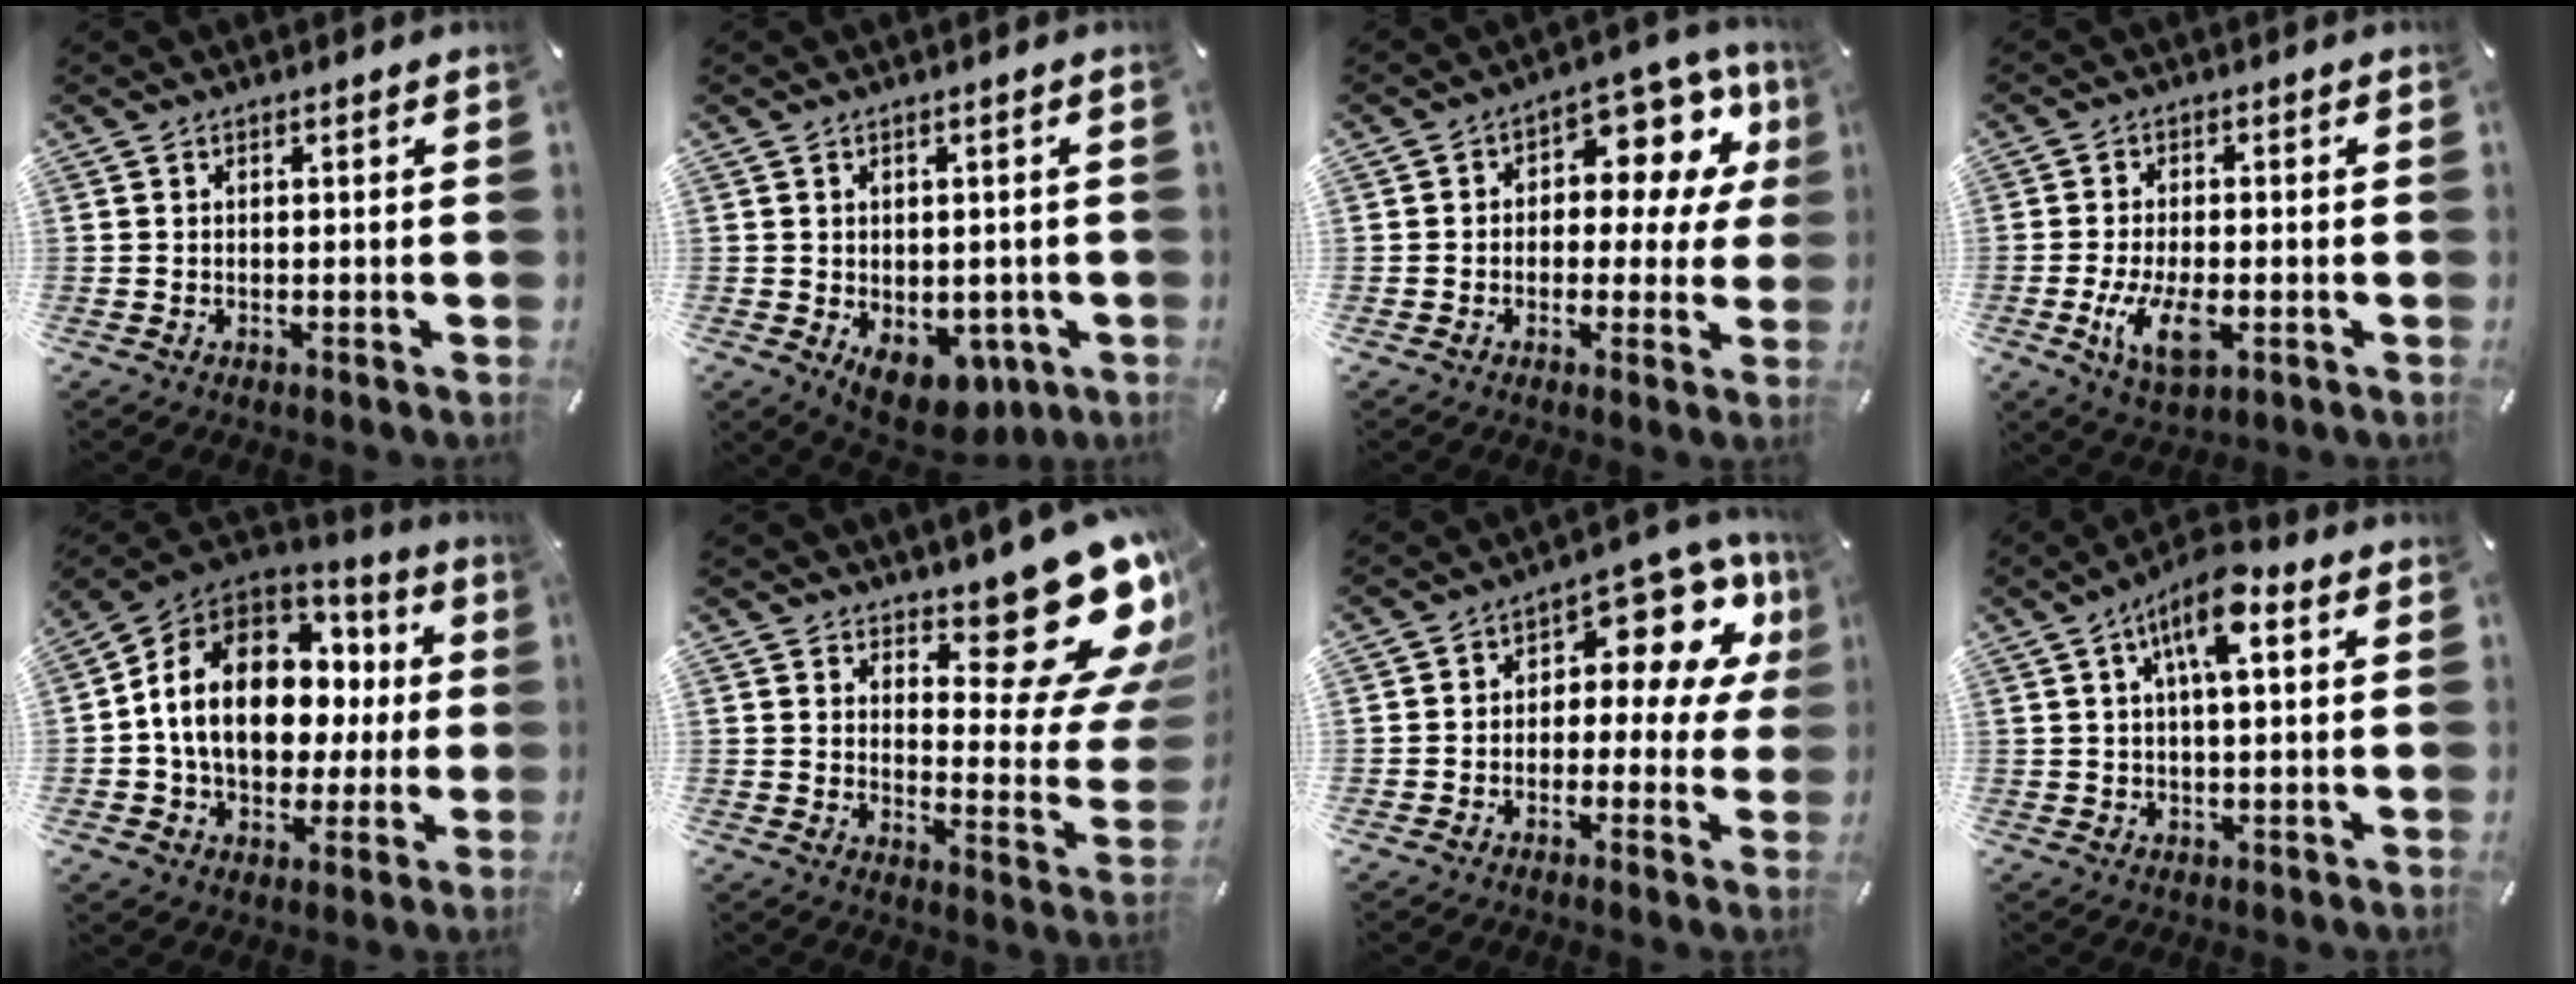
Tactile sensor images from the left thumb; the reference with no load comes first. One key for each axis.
{"total": 7.9, "fx": -3.1, "fy": 5.4, "fz": 4.8, "tx": -0.042, "ty": 0.011, "tz": -0.049}
{"total": 11.1, "fx": 3.9, "fy": 7.0, "fz": 7.8, "tx": -0.103, "ty": -0.028, "tz": 0.066}
{"total": 9.1, "fx": -2.5, "fy": 4.2, "fz": 7.6, "tx": -0.166, "ty": -0.013, "tz": -0.046}
{"total": 17.6, "fx": 2.0, "fy": 13.4, "fz": 11.2, "tx": -0.211, "ty": -0.001, "tz": 0.038}
{"total": 20.3, "fx": 13.1, "fy": 8.7, "fz": 12.9, "tx": -0.140, "ty": -0.117, "tz": 0.219}
{"total": 11.0, "fx": 4.6, "fy": 6.0, "fz": 8.0, "tx": -0.103, "ty": -0.036, "tz": 0.076}
{"total": 9.3, "fx": 3.7, "fy": 3.2, "fz": 8.0, "tx": -0.134, "ty": 0.001, "tz": 0.059}